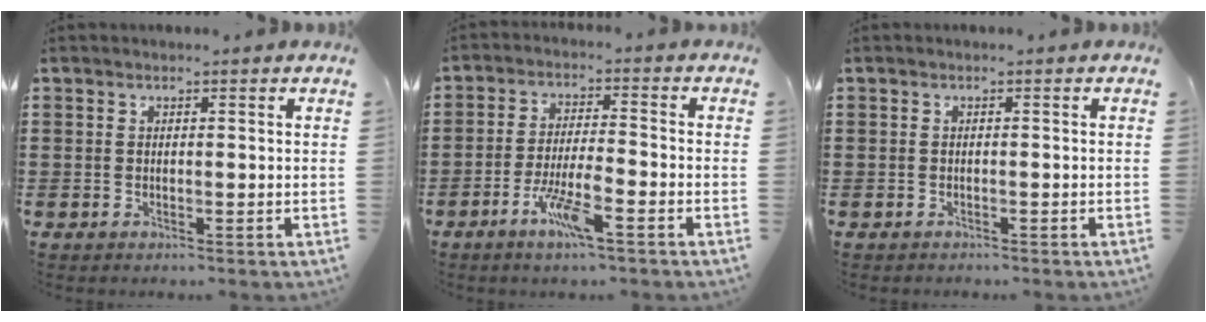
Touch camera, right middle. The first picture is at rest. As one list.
[{"total": 6.7, "force": [-3.8, 1.1, 5.4], "torque": [-0.111, -0.006, -0.071]}, {"total": 0.6, "force": [-0.6, 0.2, -0.1], "torque": [0.002, 0.001, -0.013]}]